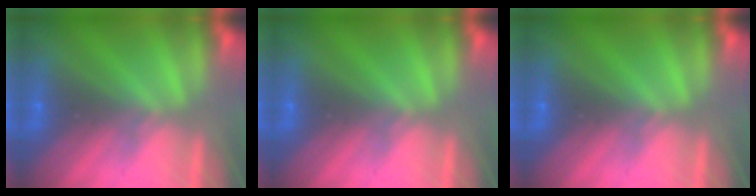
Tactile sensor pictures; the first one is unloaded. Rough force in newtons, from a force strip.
{"total": 0.0}
{"total": 0.0}